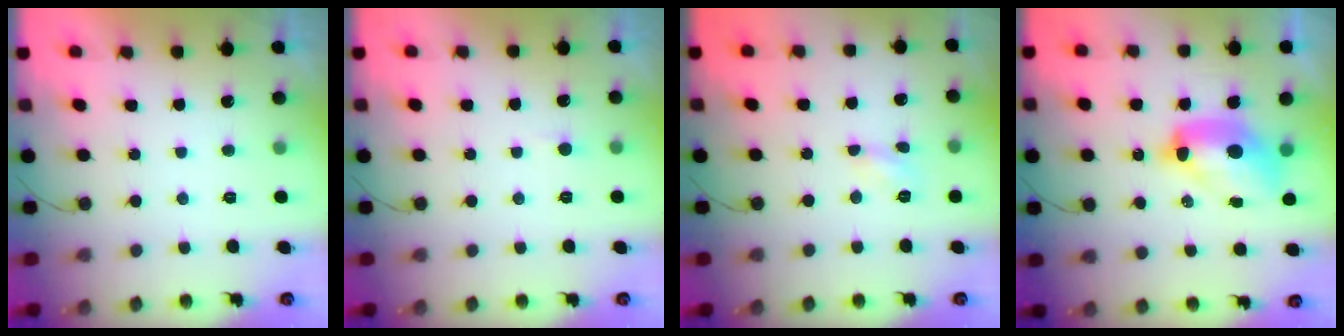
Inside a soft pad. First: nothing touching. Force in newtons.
{"total": 1.6, "press": 1.6, "slide": 0.1}
{"total": 3.8, "press": 3.7, "slide": 0.5}
{"total": 11.3, "press": 11.2, "slide": 1.1}